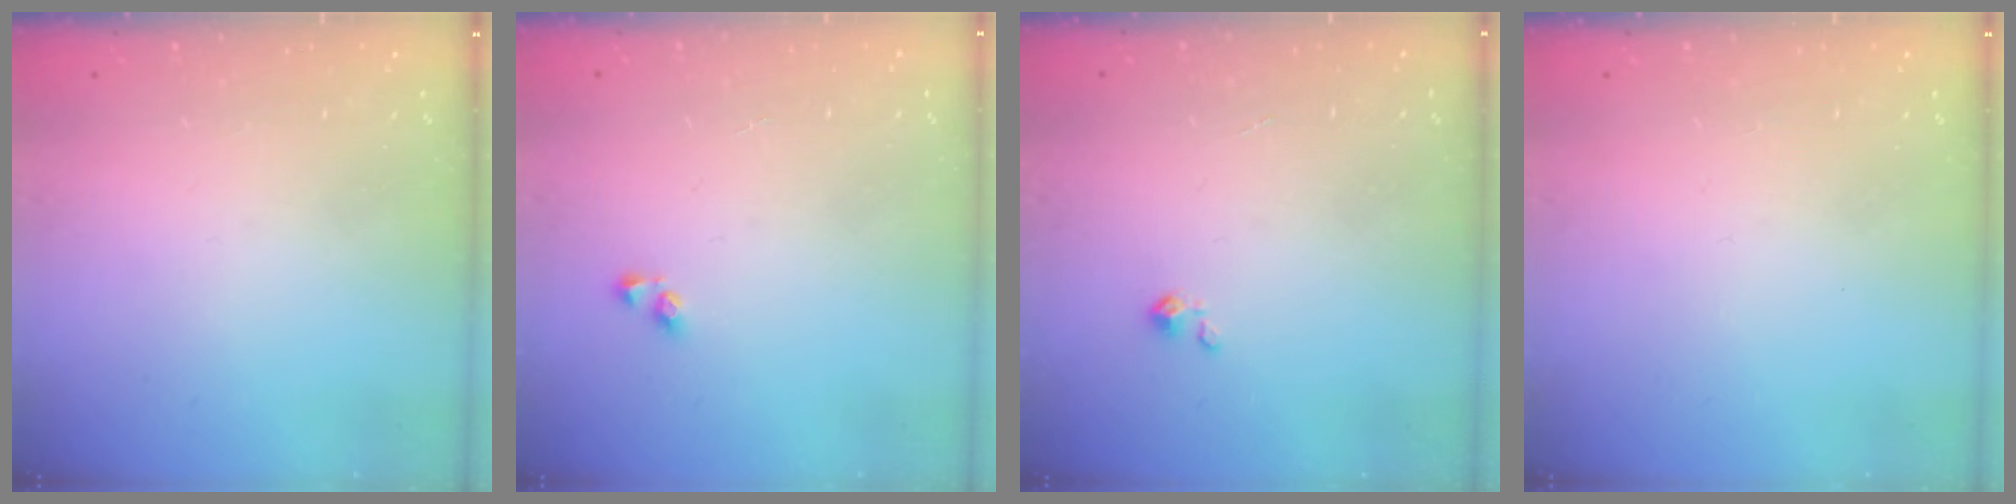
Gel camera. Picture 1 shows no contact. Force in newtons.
{"total": 2.9, "press": 2.9, "slide": 0.3}
{"total": 2.3, "press": 2.2, "slide": 0.3}
{"total": 0.0}